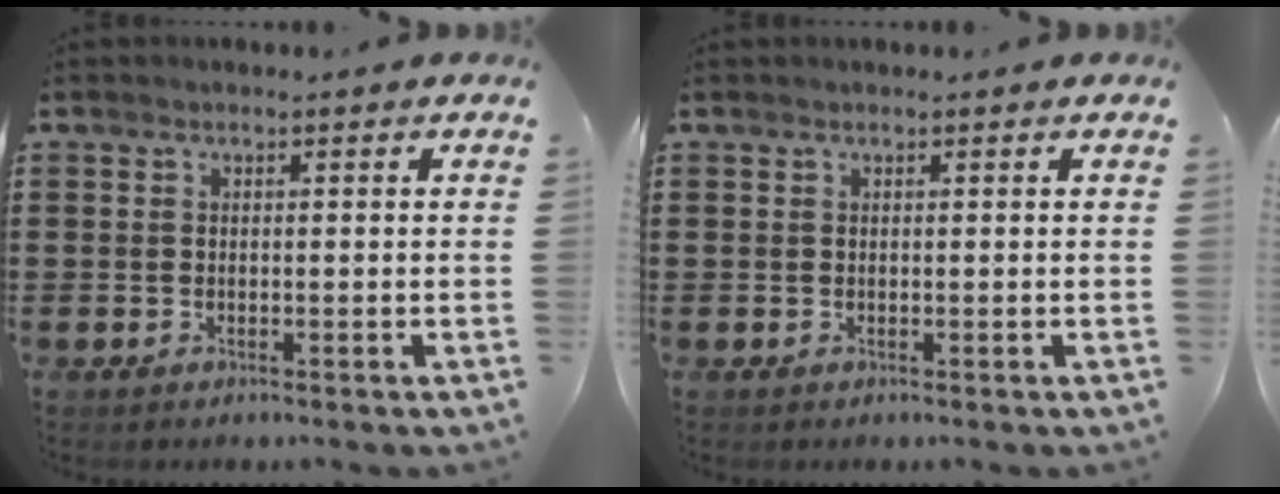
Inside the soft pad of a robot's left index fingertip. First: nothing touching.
{"total": 0.0}